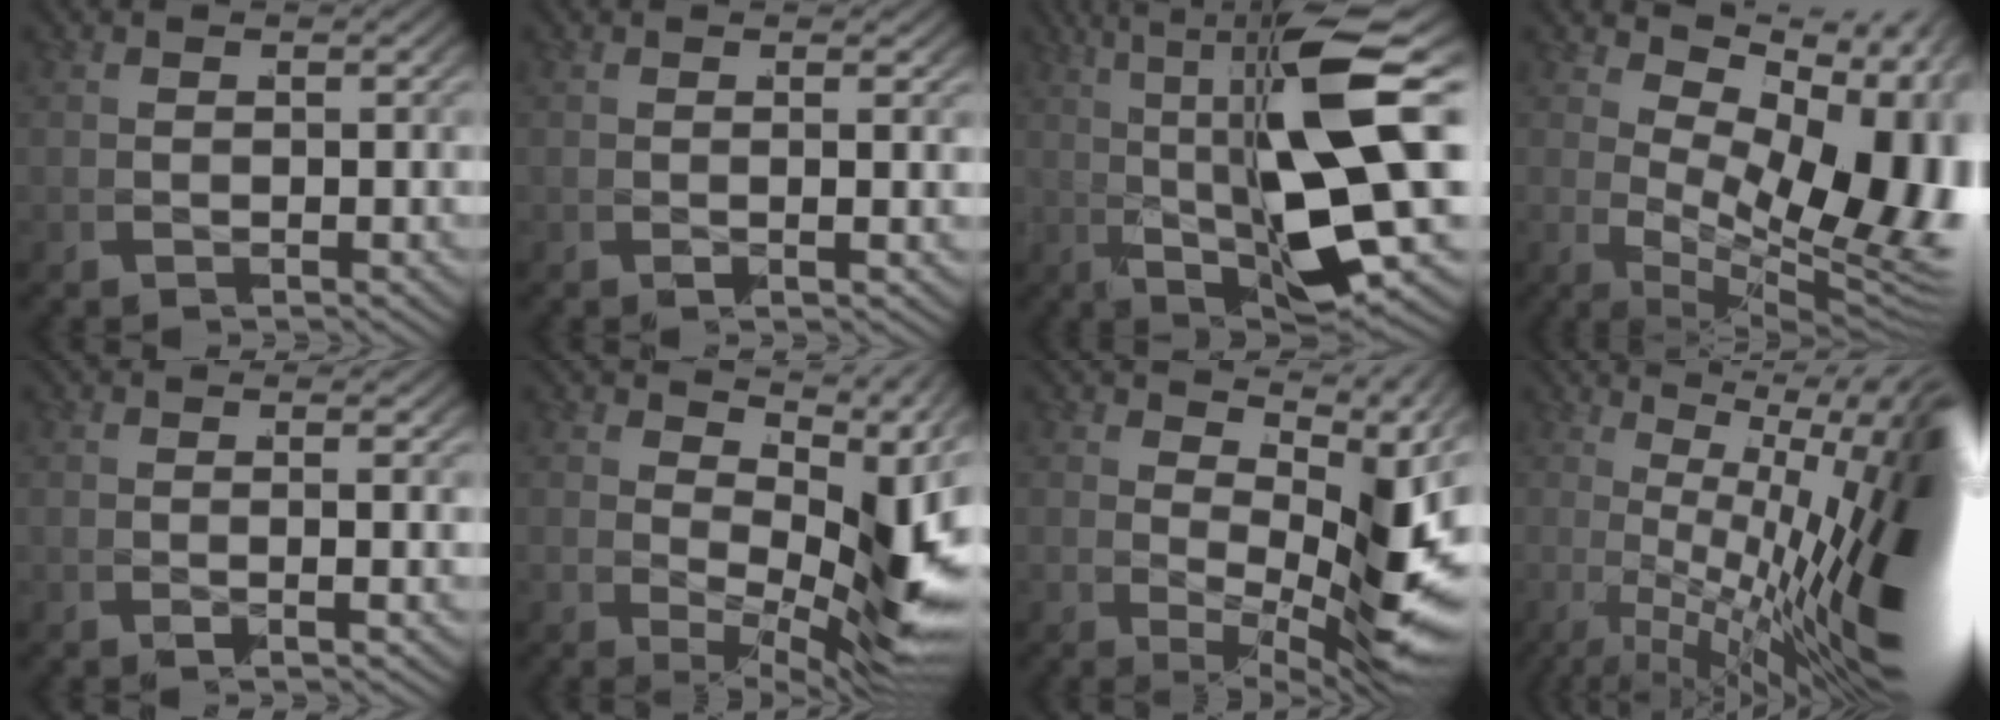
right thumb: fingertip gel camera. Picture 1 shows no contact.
{"total": 1.2, "force": [0.6, -0.5, 0.9], "torque": [-0.018, 0.003, 0.006]}
{"total": 11.5, "force": [0.5, 3.6, 11.0], "torque": [-0.177, -0.008, 0.012]}
{"total": 15.2, "force": [0.8, 9.0, 12.2], "torque": [-0.187, -0.045, 0.035]}
{"total": 1.4, "force": [0.6, -0.4, 1.2], "torque": [-0.020, 0.004, 0.006]}
{"total": 7.9, "force": [1.5, 3.1, 7.1], "torque": [-0.093, -0.013, 0.038]}
{"total": 8.0, "force": [1.5, 3.0, 7.2], "torque": [-0.096, -0.014, 0.036]}
{"total": 16.9, "force": [-0.9, 8.2, 14.7], "torque": [-0.177, -0.025, -0.012]}